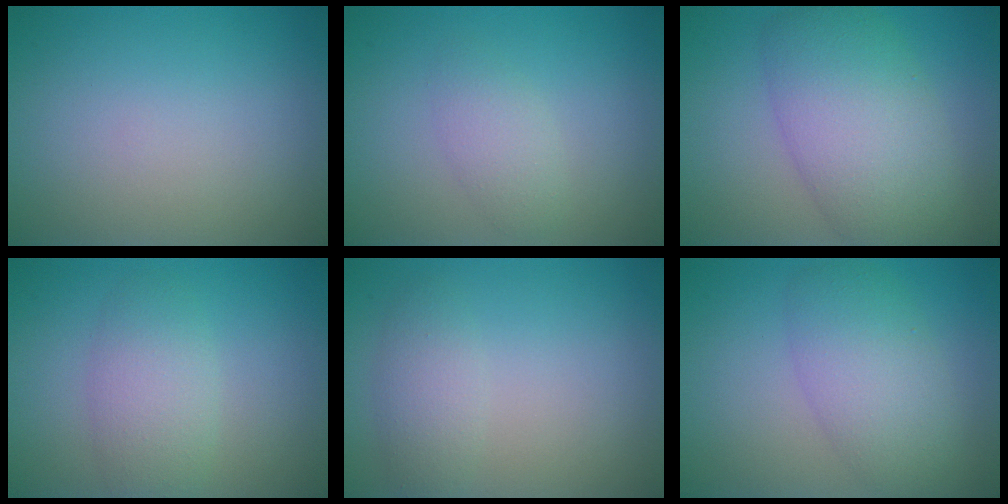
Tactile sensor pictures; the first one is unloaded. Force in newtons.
{"total": 2.0, "press": 2.0, "slide": 0.1}
{"total": 7.9, "press": 7.9, "slide": 0.6}
{"total": 3.5, "press": 3.5, "slide": 0.3}
{"total": 2.1, "press": 2.1, "slide": 0.1}
{"total": 5.2, "press": 5.2, "slide": 0.2}